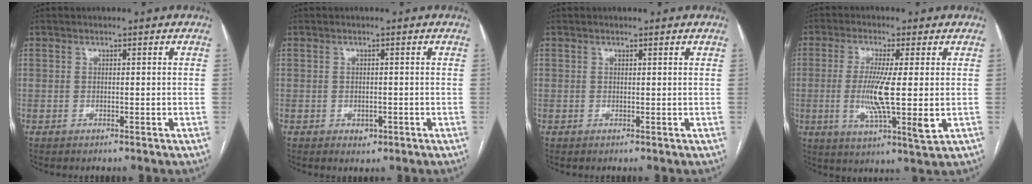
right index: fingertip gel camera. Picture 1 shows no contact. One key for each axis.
{"total": 1.6, "fx": -0.7, "fy": 1.1, "fz": 0.9, "tx": -0.011, "ty": 0.002, "tz": -0.003}
{"total": 0.6, "fx": 0.6, "fy": 0.1, "fz": 0.1, "tx": -0.012, "ty": 0.002, "tz": 0.003}
{"total": 10.5, "fx": -0.4, "fy": 0.7, "fz": 10.4, "tx": -0.199, "ty": -0.017, "tz": -0.010}